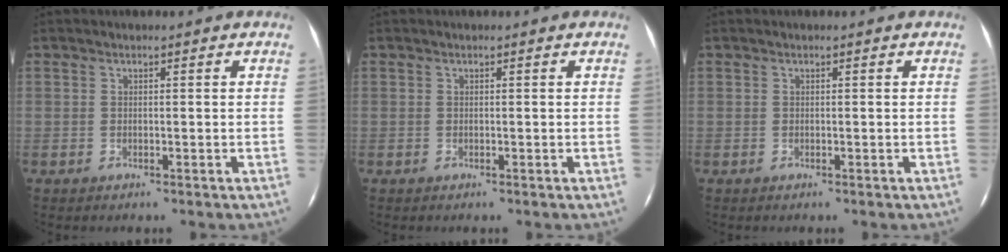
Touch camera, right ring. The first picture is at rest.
{"total": 0.0}
{"total": 0.0}